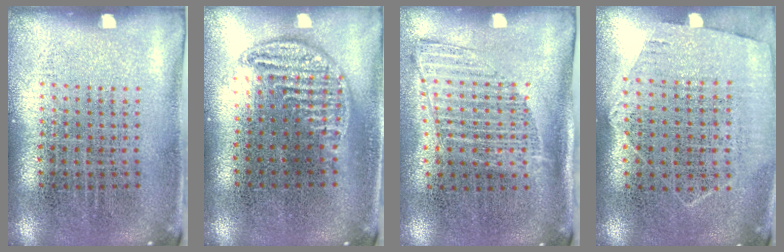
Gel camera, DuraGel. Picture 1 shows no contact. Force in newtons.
{"total": 0.8, "press": 0.8, "slide": 0.1}
{"total": 1.3, "press": 1.1, "slide": 0.7}
{"total": 1.2, "press": 1.1, "slide": 0.6}